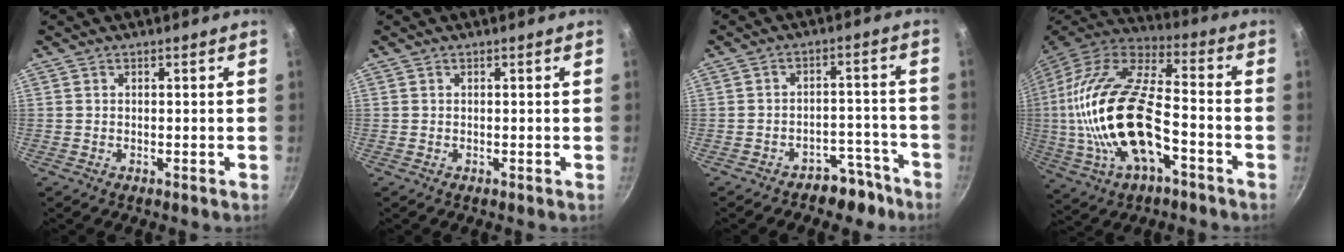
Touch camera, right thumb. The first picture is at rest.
{"total": 0.0}
{"total": 6.5, "force": [-5.0, 3.8, 1.6], "torque": [0.027, 0.071, -0.057]}
{"total": 25.7, "force": [-5.0, 12.0, 22.2], "torque": [-0.438, 0.028, -0.098]}